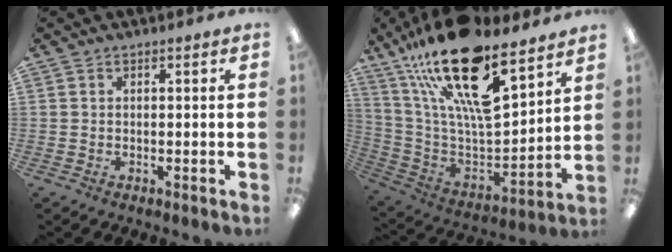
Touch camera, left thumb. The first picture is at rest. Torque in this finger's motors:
{"motor_torque": [1.50, 0.73, 2.76, -0.01, 0.49]}